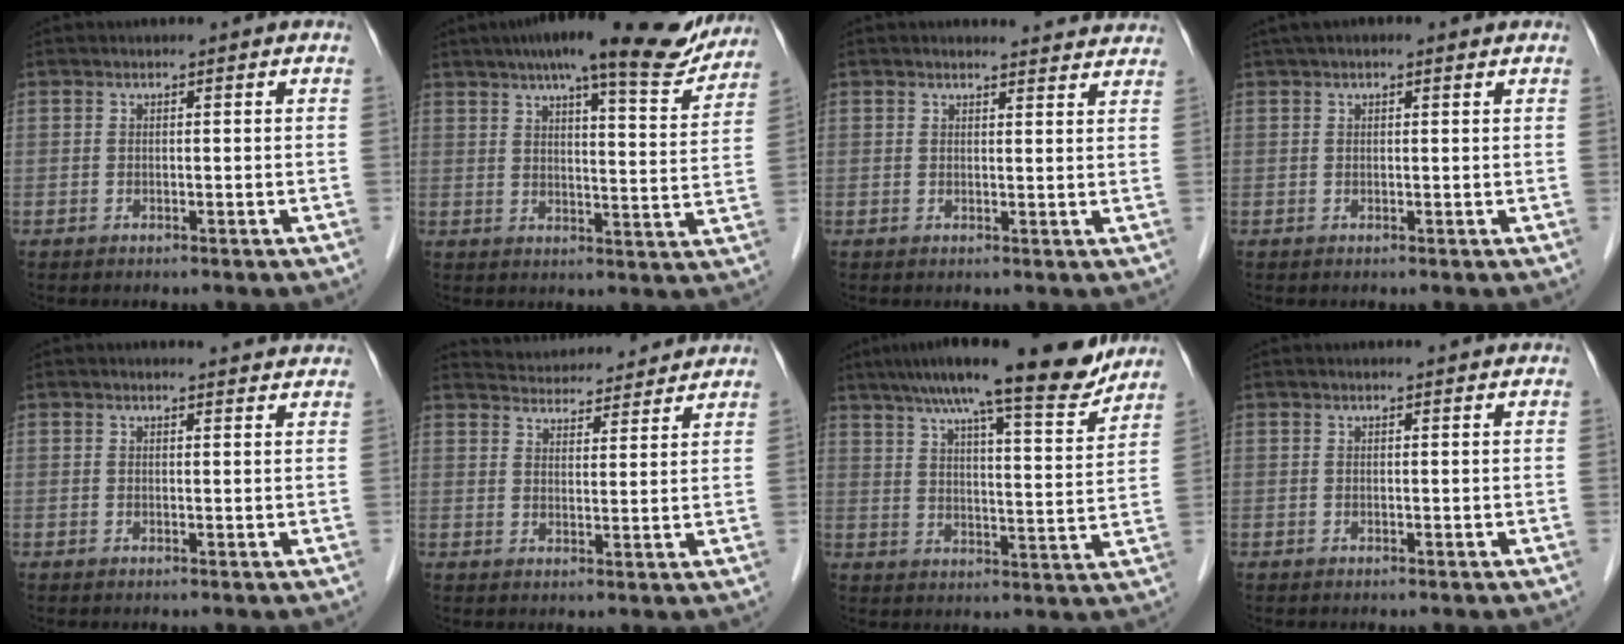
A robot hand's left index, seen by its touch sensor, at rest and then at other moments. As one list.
[{"total": 17.9, "force": [14.9, 3.2, 9.5], "torque": [-0.126, 0.008, 0.187]}, {"total": 6.5, "force": [6.4, 0.9, 0.7], "torque": [0.001, -0.003, 0.051]}, {"total": 3.7, "force": [2.6, 1.0, 2.4], "torque": [-0.044, 0.031, 0.041]}, {"total": 4.2, "force": [4.1, 0.4, 0.7], "torque": [-0.014, 0.000, 0.036]}, {"total": 12.6, "force": [12.2, 2.2, 2.5], "torque": [-0.032, 0.022, 0.162]}, {"total": 17.5, "force": [14.6, 1.6, 9.4], "torque": [-0.141, 0.006, 0.203]}, {"total": 2.2, "force": [2.2, 0.1, 0.5], "torque": [-0.011, 0.007, 0.024]}]